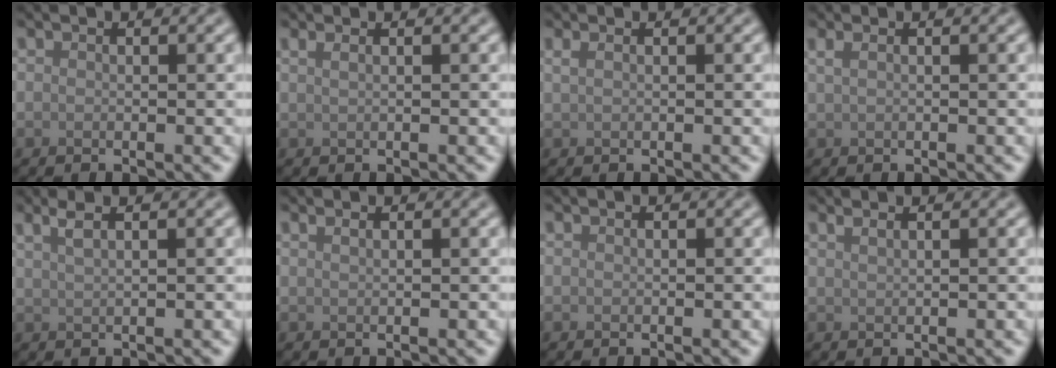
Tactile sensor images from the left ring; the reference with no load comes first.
{"total": 1.4, "force": [0.9, 0.7, 0.9], "torque": [-0.008, -0.005, 0.005]}
{"total": 1.0, "force": [0.5, 0.5, 0.8], "torque": [-0.013, -0.001, 0.006]}
{"total": 1.4, "force": [0.7, 0.7, 1.0], "torque": [-0.018, -0.005, 0.007]}
{"total": 2.6, "force": [1.7, 1.0, 1.8], "torque": [-0.018, 0.007, 0.011]}
{"total": 0.7, "force": [0.5, 0.3, 0.4], "torque": [-0.004, -0.001, 0.006]}
{"total": 0.0}
{"total": 1.9, "force": [1.3, 0.8, 1.0], "torque": [0.000, -0.001, 0.003]}